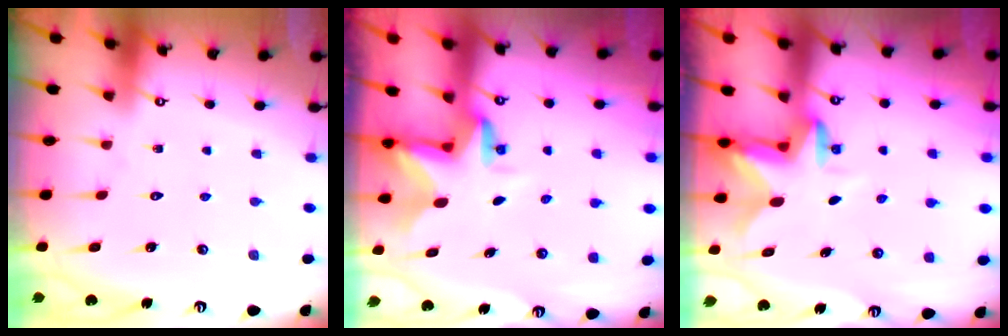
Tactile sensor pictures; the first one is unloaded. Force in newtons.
{"total": 3.4, "press": 3.4, "slide": 0.2}
{"total": 2.8, "press": 2.8, "slide": 0.5}